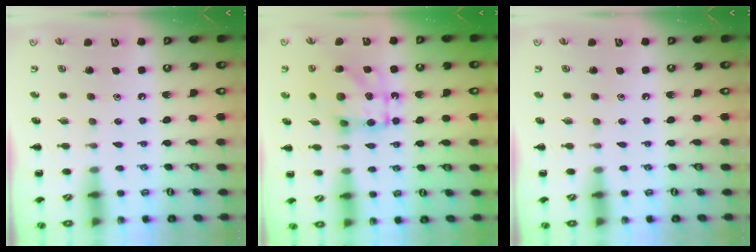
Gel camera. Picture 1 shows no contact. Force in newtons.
{"total": 12.3, "press": 12.2, "slide": 1.5}
{"total": 0.0}